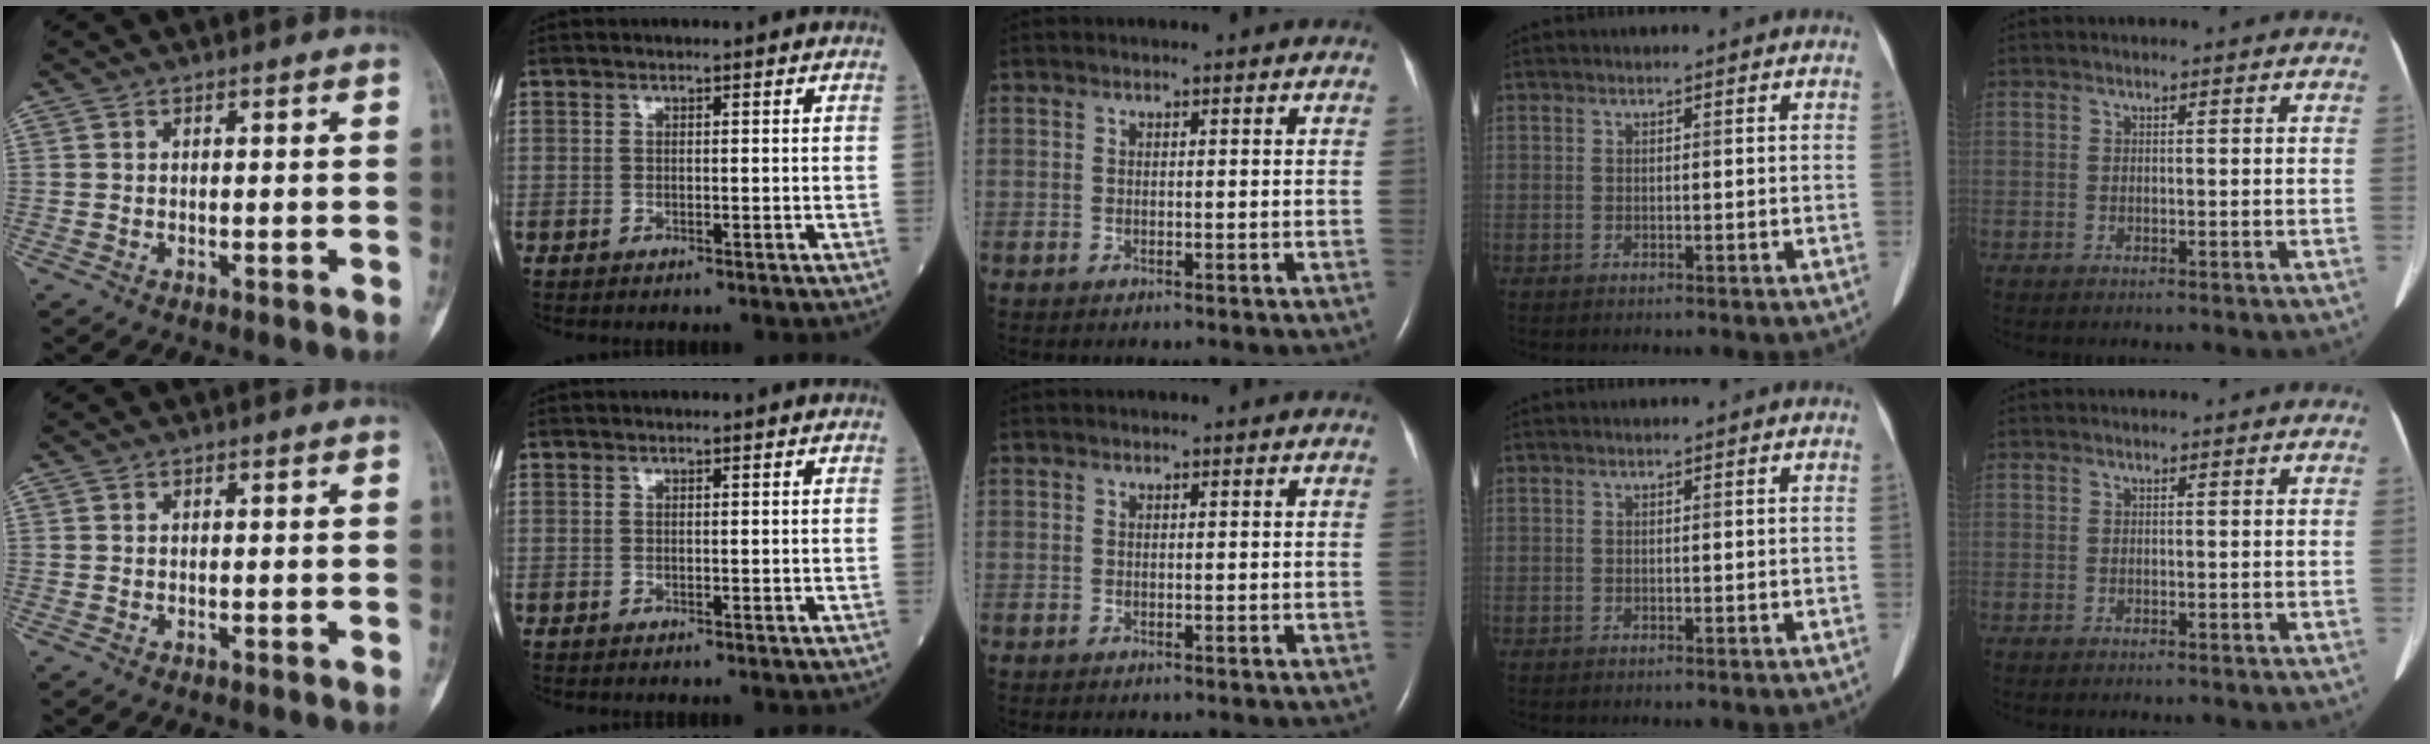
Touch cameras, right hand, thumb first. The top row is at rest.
{}